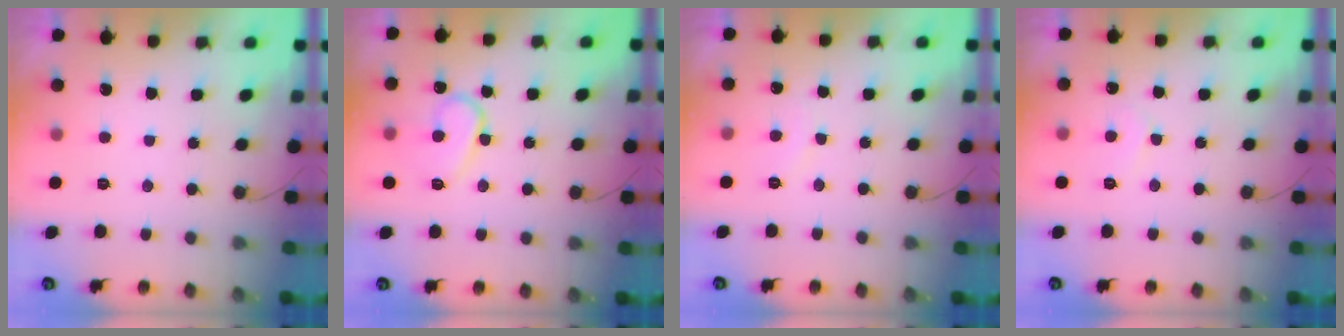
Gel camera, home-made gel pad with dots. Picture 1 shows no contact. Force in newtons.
{"total": 10.8, "press": 10.8, "slide": 1.0}
{"total": 4.8, "press": 4.8, "slide": 0.3}
{"total": 5.1, "press": 5.1, "slide": 0.3}